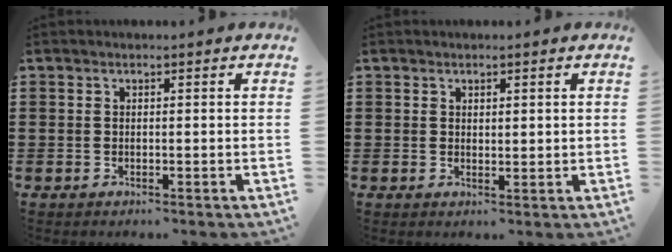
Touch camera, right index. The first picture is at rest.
{"total": 1.0, "force": [0.8, 0.5, 0.4], "torque": [-0.007, 0.003, 0.014]}